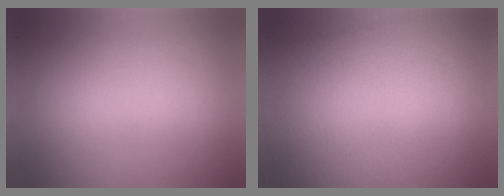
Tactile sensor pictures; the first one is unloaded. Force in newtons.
{"total": 2.6}